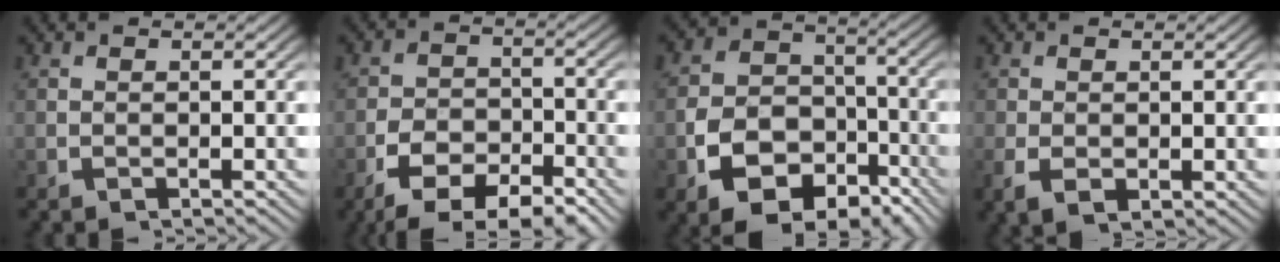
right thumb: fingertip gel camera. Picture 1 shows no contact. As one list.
[{"total": 7.2, "force": [-4.4, 4.2, 3.9], "torque": [-0.065, -0.030, -0.060]}, {"total": 11.8, "force": [-4.5, 9.3, 5.7], "torque": [-0.108, -0.044, -0.067]}, {"total": 1.6, "force": [-0.1, 1.0, 1.2], "torque": [-0.032, -0.012, 0.010]}]